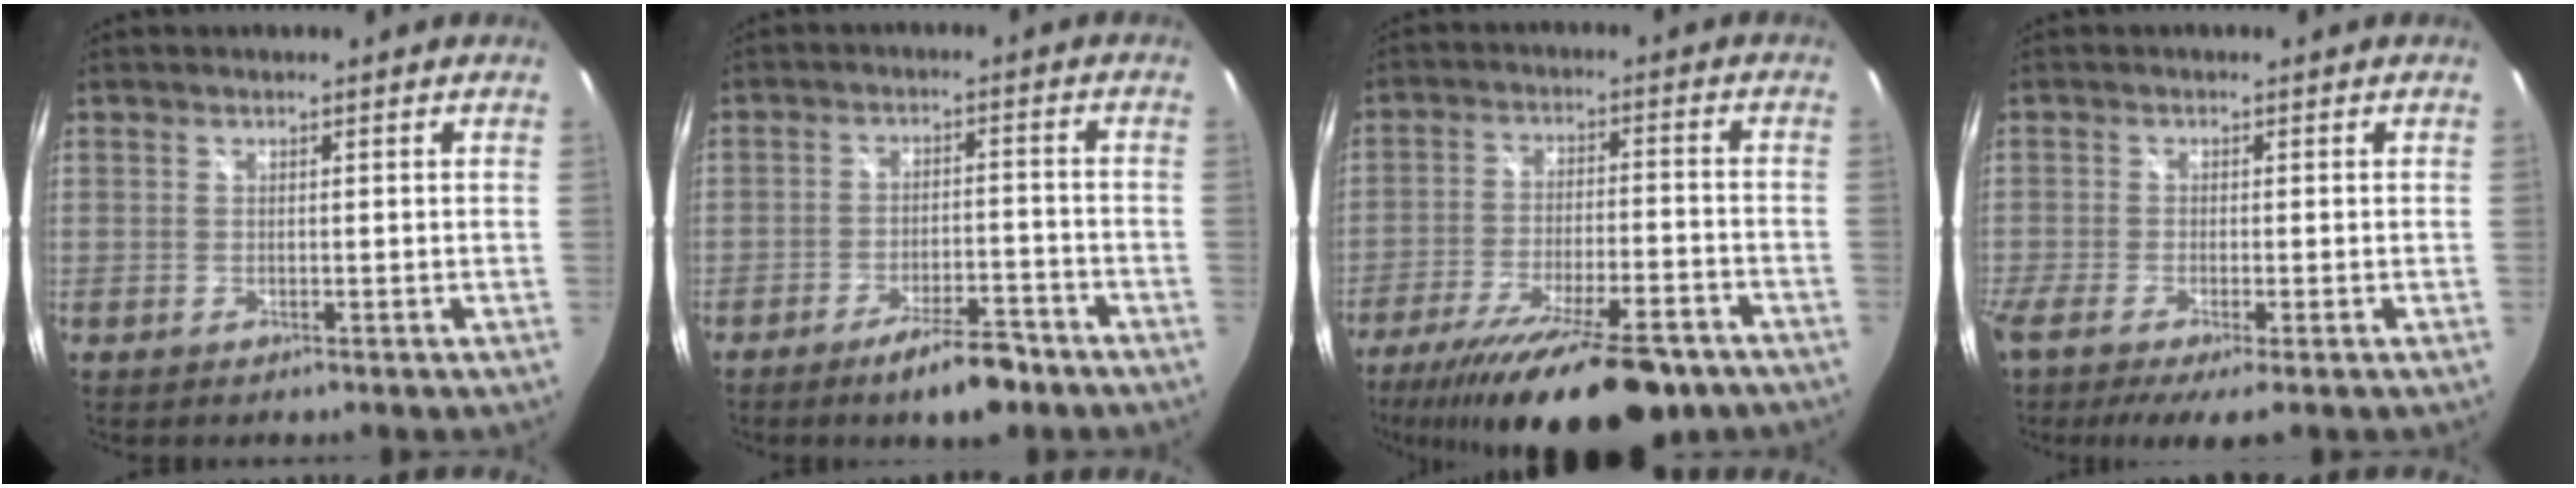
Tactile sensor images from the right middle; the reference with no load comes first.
{"total": 8.1, "force": [-6.0, 2.3, 4.9], "torque": [-0.091, 0.001, -0.089]}
{"total": 22.2, "force": [-16.7, 6.0, 13.2], "torque": [-0.240, -0.050, -0.250]}
{"total": 6.0, "force": [-4.1, 0.5, 4.3], "torque": [-0.093, -0.034, -0.073]}